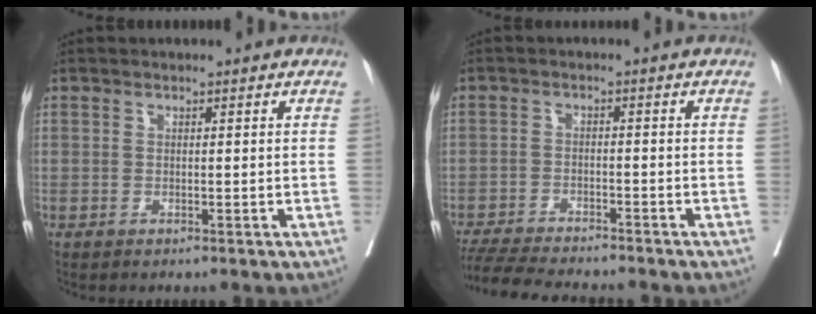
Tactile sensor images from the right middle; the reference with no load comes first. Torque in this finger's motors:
{"motor_torque": [0.31, -0.31, 0.07, 0.03]}